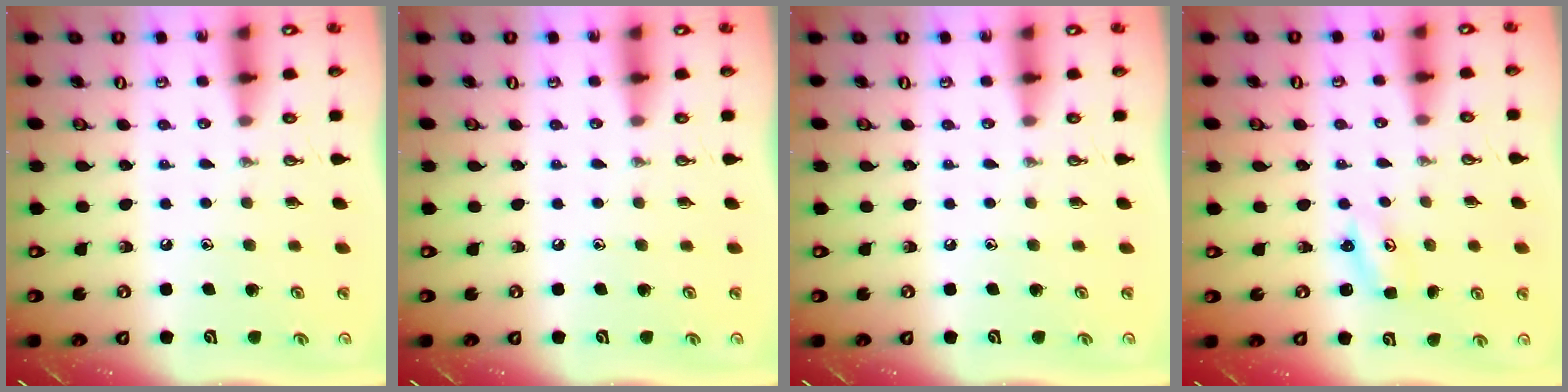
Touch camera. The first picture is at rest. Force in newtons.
{"total": 0.0}
{"total": 0.0}
{"total": 2.2, "press": 2.1, "slide": 0.4}